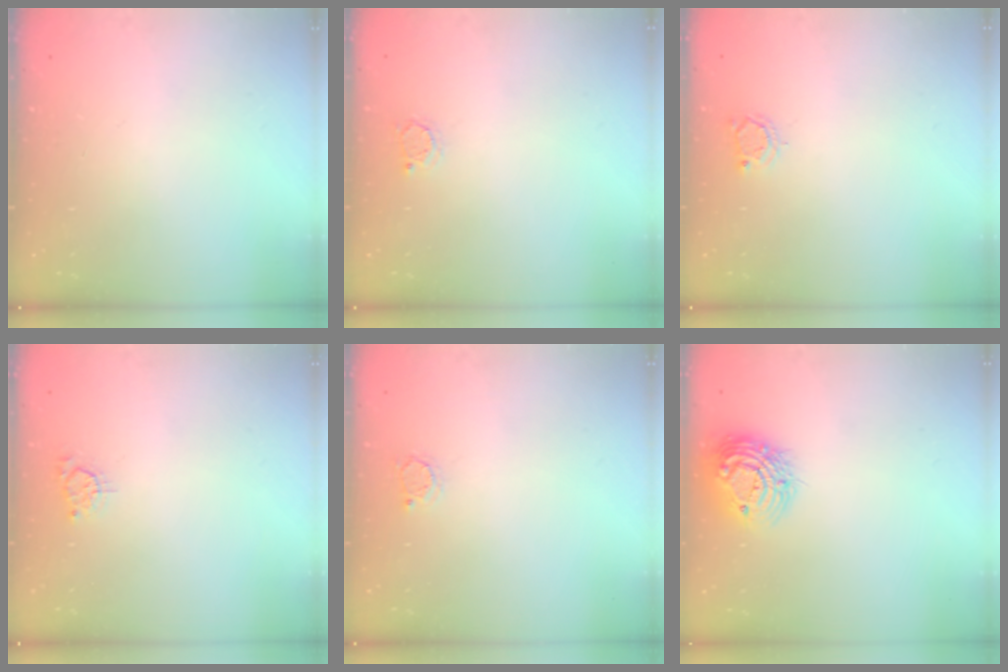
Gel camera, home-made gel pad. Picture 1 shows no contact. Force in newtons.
{"total": 2.0, "press": 2.0, "slide": 0.4}
{"total": 3.0, "press": 3.0, "slide": 0.3}
{"total": 2.9, "press": 2.9, "slide": 0.3}
{"total": 2.0, "press": 2.0, "slide": 0.4}
{"total": 13.2, "press": 13.1, "slide": 0.9}